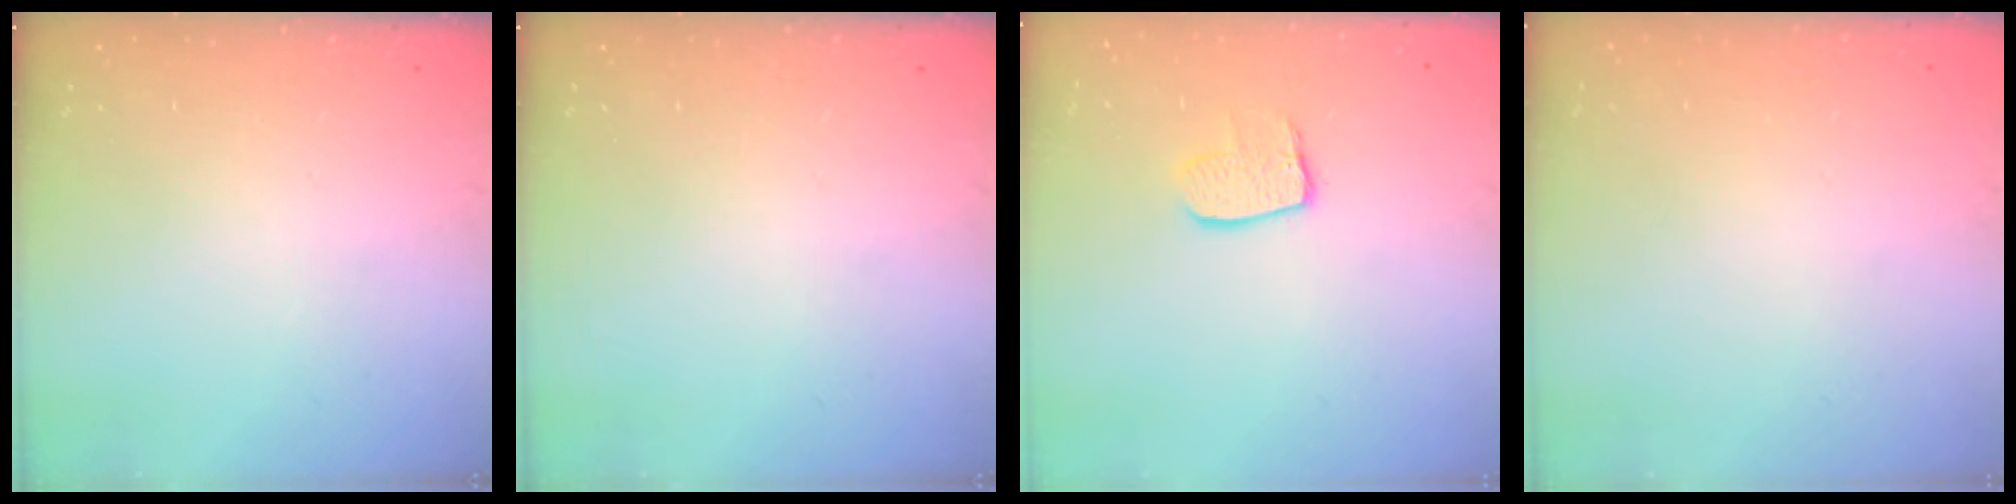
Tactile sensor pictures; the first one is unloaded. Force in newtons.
{"total": 0.0}
{"total": 8.0, "press": 8.0, "slide": 0.5}
{"total": 0.0}